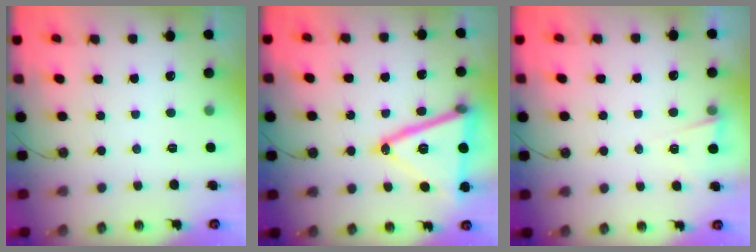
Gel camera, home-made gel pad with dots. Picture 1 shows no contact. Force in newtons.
{"total": 21.4, "press": 21.1, "slide": 3.5}
{"total": 2.8, "press": 2.3, "slide": 1.6}